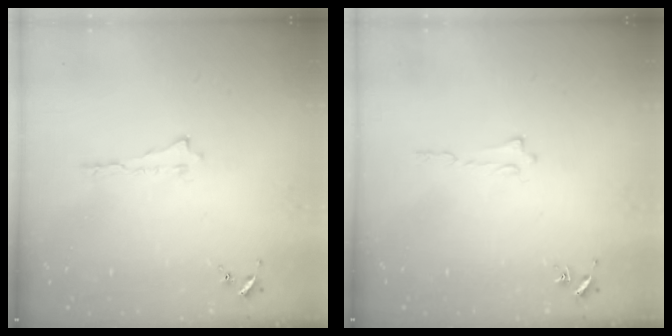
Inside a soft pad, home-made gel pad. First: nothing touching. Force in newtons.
{"total": 0.0}